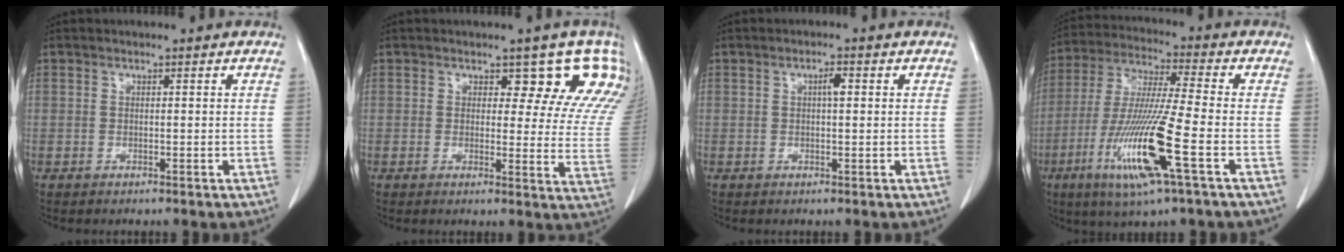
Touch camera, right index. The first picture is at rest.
{"total": 10.4, "force": [7.5, 4.5, 5.6], "torque": [-0.035, -0.018, 0.054]}
{"total": 1.7, "force": [0.4, 0.4, 1.6], "torque": [-0.028, 0.004, 0.006]}
{"total": 15.5, "force": [-5.8, 0.0, 14.4], "torque": [-0.300, -0.025, -0.112]}